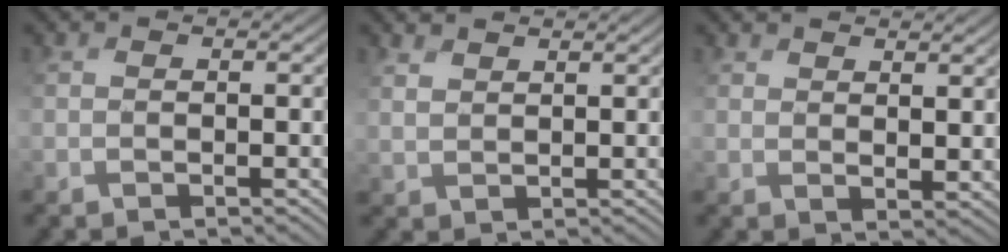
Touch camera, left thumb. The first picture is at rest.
{"total": 2.5, "force": [2.2, -0.1, -1.1], "torque": [0.012, 0.000, 0.047]}
{"total": 2.2, "force": [2.2, 0.0, -0.1], "torque": [-0.007, -0.004, 0.050]}